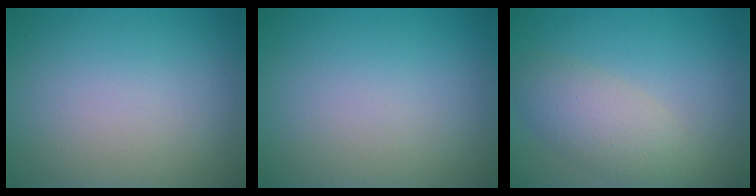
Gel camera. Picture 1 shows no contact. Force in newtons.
{"total": 0.0}
{"total": 4.1, "press": 4.1, "slide": 0.3}